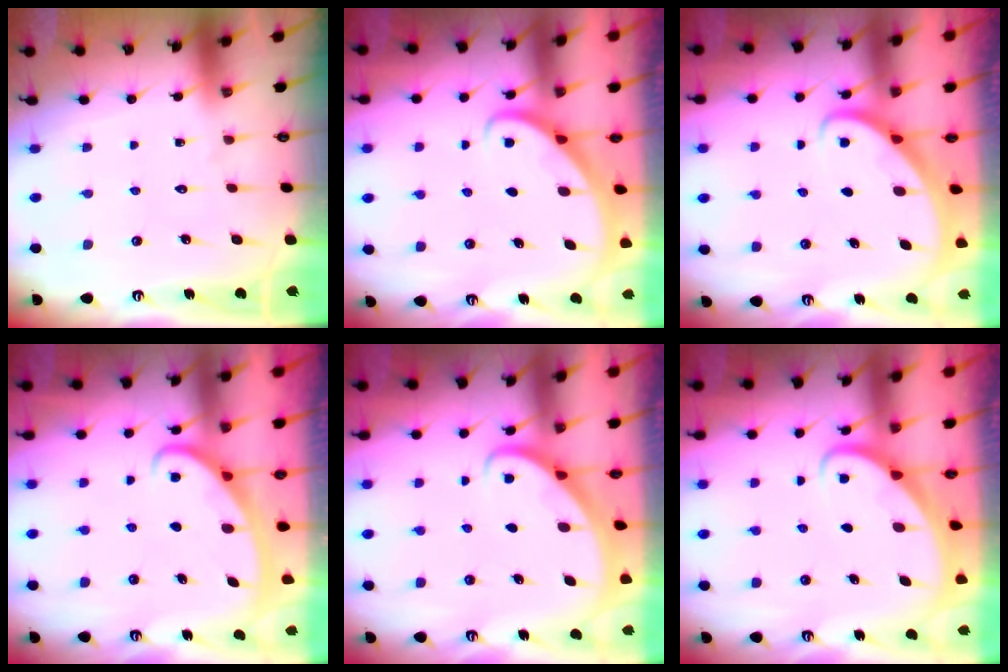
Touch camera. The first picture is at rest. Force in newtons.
{"total": 2.9, "press": 2.9, "slide": 0.2}
{"total": 2.6, "press": 2.6, "slide": 0.3}
{"total": 2.8, "press": 2.8, "slide": 0.4}
{"total": 2.8, "press": 2.8, "slide": 0.2}
{"total": 2.4, "press": 2.4, "slide": 0.2}